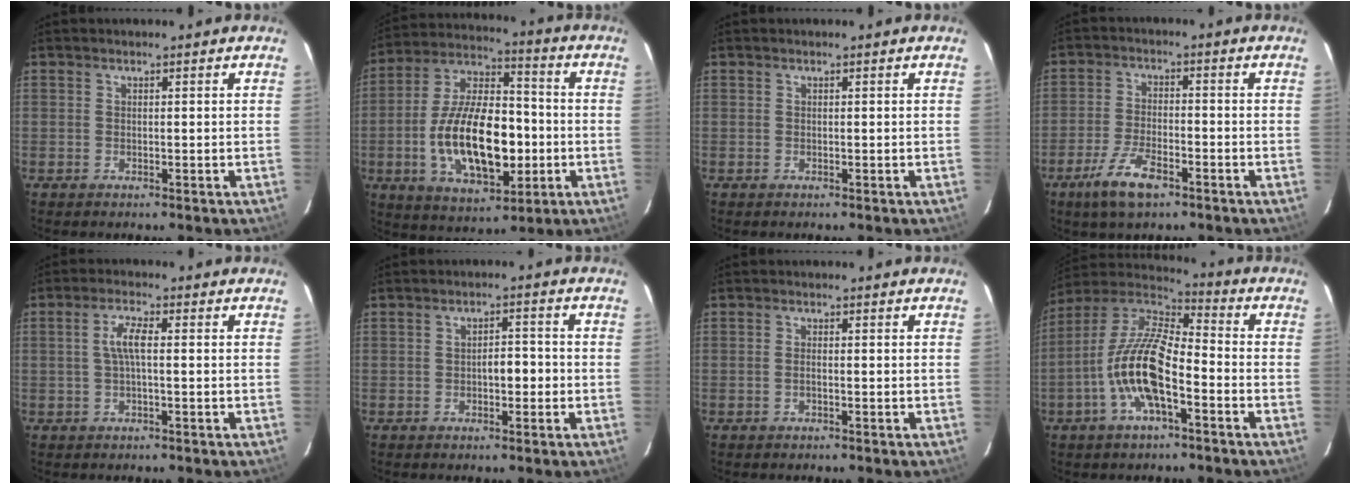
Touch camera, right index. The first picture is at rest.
{"total": 20.2, "force": [-3.8, 9.8, 17.3], "torque": [-0.337, 0.006, -0.056]}
{"total": 0.0}
{"total": 8.3, "force": [-5.2, 3.0, 5.7], "torque": [-0.135, -0.008, -0.098]}
{"total": 3.9, "force": [0.2, 0.8, 3.8], "torque": [-0.075, 0.006, 0.005]}
{"total": 3.3, "force": [-0.8, 1.6, 2.8], "torque": [-0.046, 0.009, -0.012]}
{"total": 0.9, "force": [-0.3, 0.3, 0.8], "torque": [-0.017, 0.001, -0.006]}
{"total": 14.9, "force": [-5.3, 5.1, 12.9], "torque": [-0.259, -0.001, -0.107]}